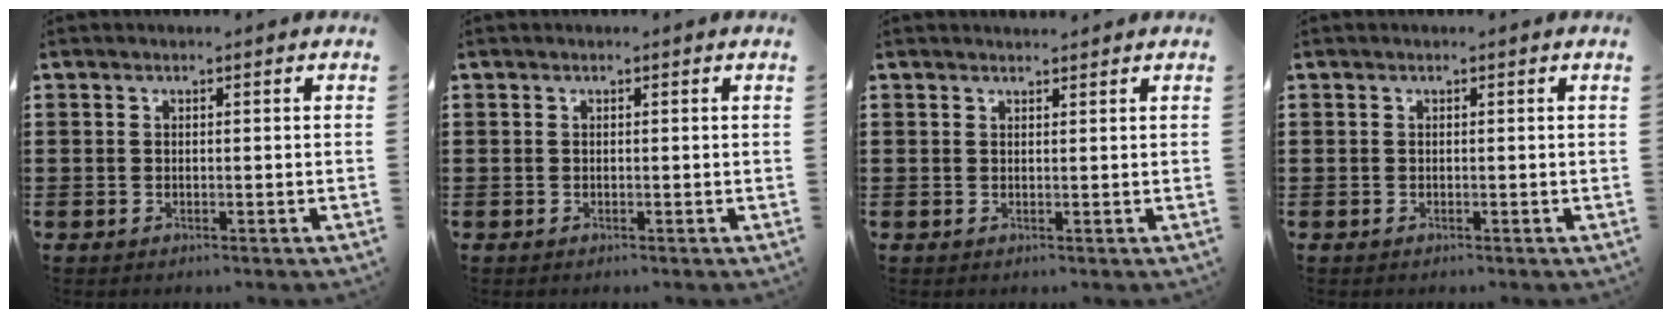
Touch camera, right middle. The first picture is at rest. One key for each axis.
{"total": 0.0}
{"total": 1.1, "fx": 1.1, "fy": 0.2, "fz": 0.0, "tx": 0.005, "ty": -0.004, "tz": 0.019}
{"total": 0.0}